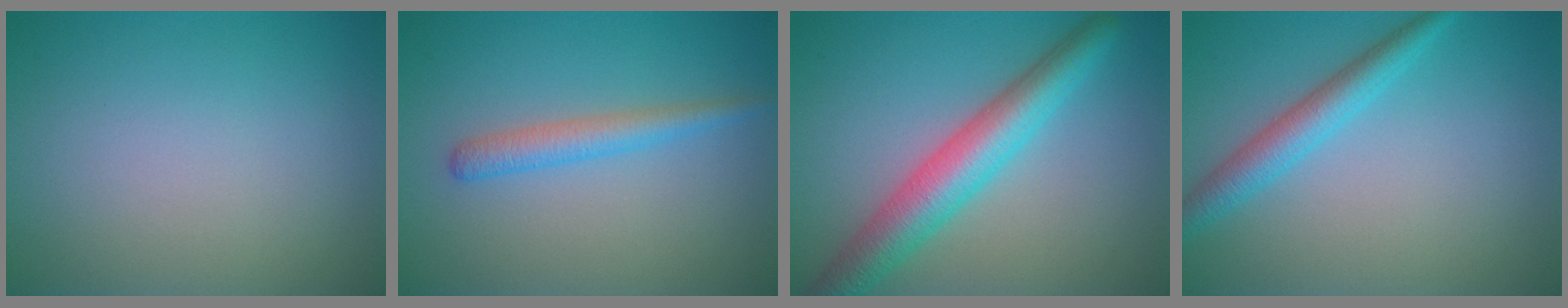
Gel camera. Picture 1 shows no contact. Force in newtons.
{"total": 2.4, "press": 2.4, "slide": 0.2}
{"total": 6.2, "press": 6.1, "slide": 0.3}
{"total": 3.2, "press": 3.2, "slide": 0.0}